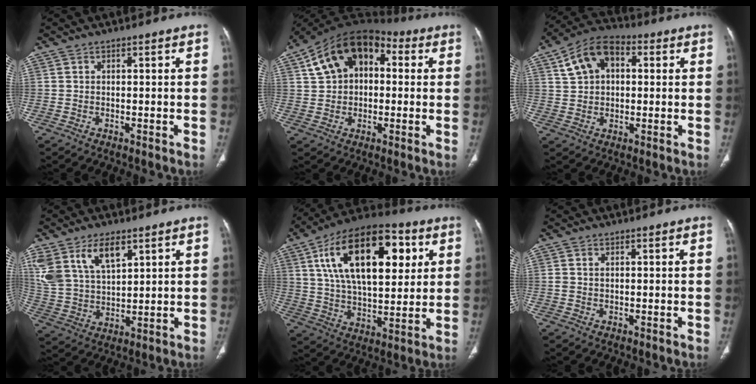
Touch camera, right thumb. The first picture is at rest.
{"total": 15.7, "force": [4.0, 10.4, 11.1], "torque": [-0.166, 0.034, 0.058]}
{"total": 11.5, "force": [3.4, 7.6, 8.0], "torque": [-0.126, 0.021, 0.052]}
{"total": 13.5, "force": [7.4, 7.2, 8.7], "torque": [-0.162, -0.021, 0.155]}
{"total": 25.7, "force": [8.5, 12.9, 20.5], "torque": [-0.320, -0.006, 0.138]}
{"total": 1.1, "force": [0.3, 0.6, 0.8], "torque": [-0.024, 0.005, 0.012]}